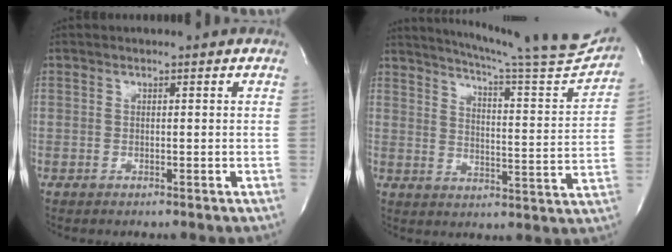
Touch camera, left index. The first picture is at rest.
{"total": 19.8, "force": [18.3, 0.3, 7.6], "torque": [-0.118, -0.068, 0.229]}